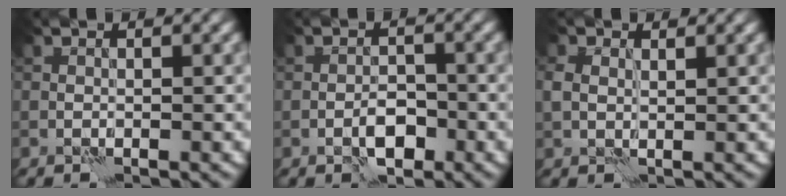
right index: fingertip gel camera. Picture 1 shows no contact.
{"total": 2.6, "force": [-1.5, 1.1, 1.8], "torque": [-0.026, 0.006, -0.025]}
{"total": 1.8, "force": [0.7, 1.2, 1.1], "torque": [-0.029, 0.005, 0.012]}